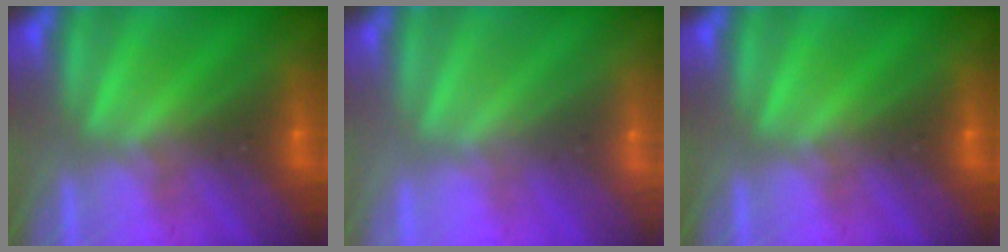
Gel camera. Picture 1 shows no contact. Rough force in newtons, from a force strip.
{"total": 2.9}
{"total": 0.0}